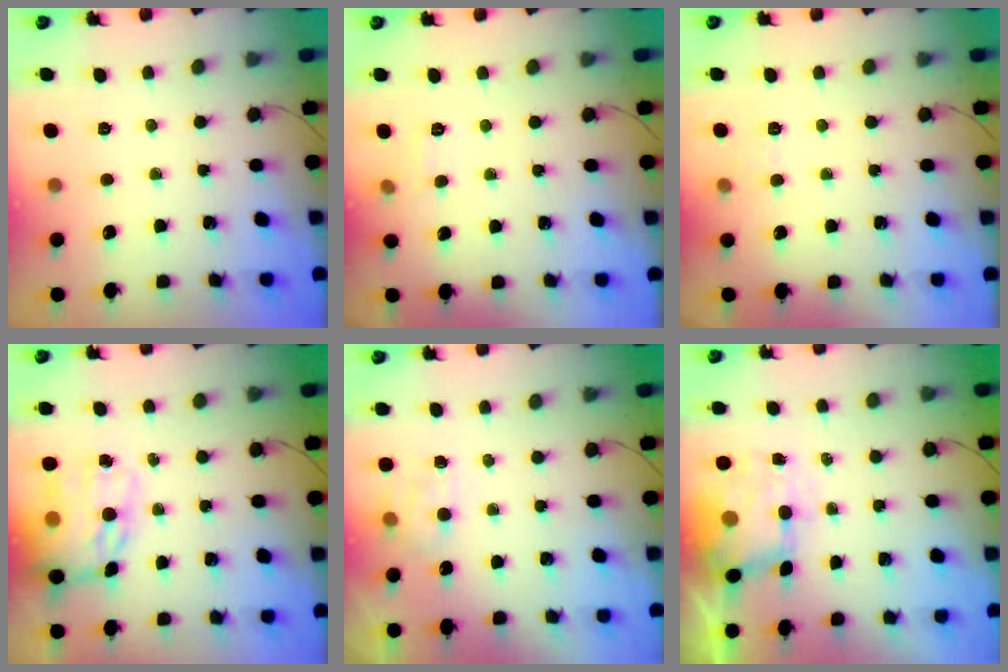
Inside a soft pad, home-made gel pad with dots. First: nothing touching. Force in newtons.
{"total": 3.2, "press": 2.8, "slide": 1.6}
{"total": 4.5, "press": 4.3, "slide": 1.1}
{"total": 18.1, "press": 17.6, "slide": 4.4}
{"total": 6.2, "press": 6.0, "slide": 1.4}
{"total": 6.6, "press": 6.4, "slide": 1.4}